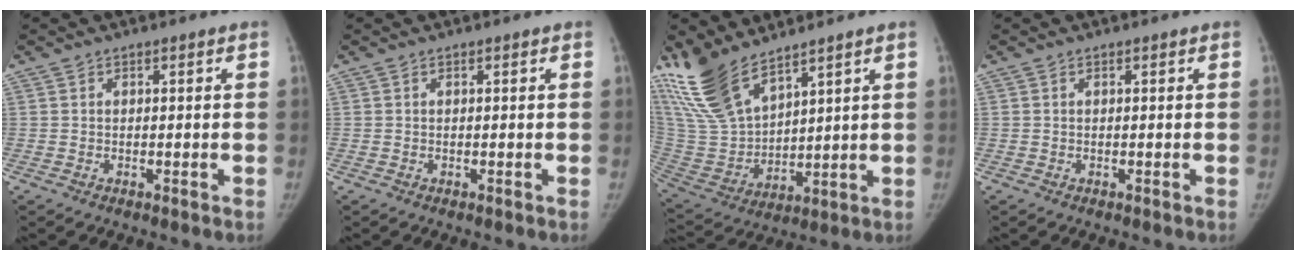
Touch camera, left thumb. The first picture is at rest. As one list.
[{"total": 0.0}, {"total": 16.4, "force": [12.6, 5.8, 8.7], "torque": [-0.164, -0.060, 0.266]}, {"total": 0.0}]